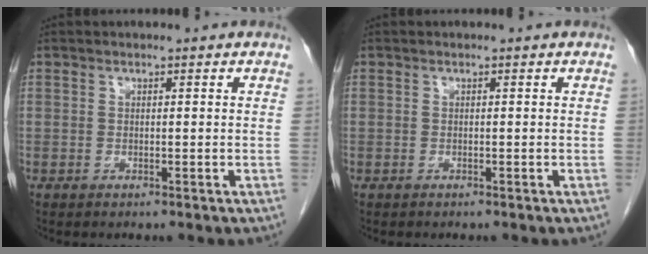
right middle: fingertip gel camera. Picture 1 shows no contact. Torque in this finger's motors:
{"motor_torque": [-0.16, -0.13, 0.00, -0.01]}